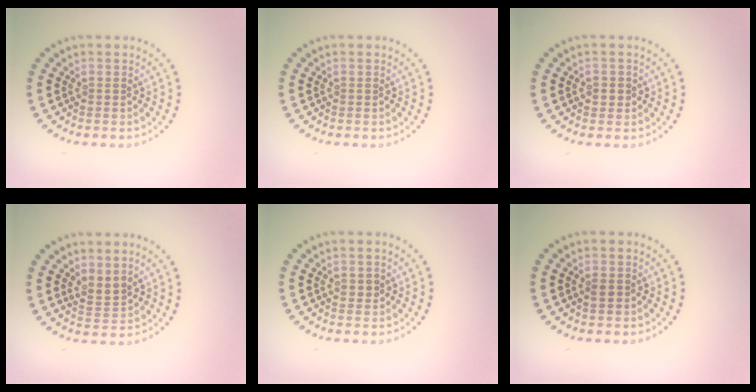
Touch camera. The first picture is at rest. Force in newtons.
{"total": 0.0}
{"total": 1.2, "press": 1.2, "slide": 0.3}
{"total": 1.8, "press": 1.4, "slide": 1.2}
{"total": 0.9, "press": 0.9, "slide": 0.1}
{"total": 0.9, "press": 0.8, "slide": 0.2}